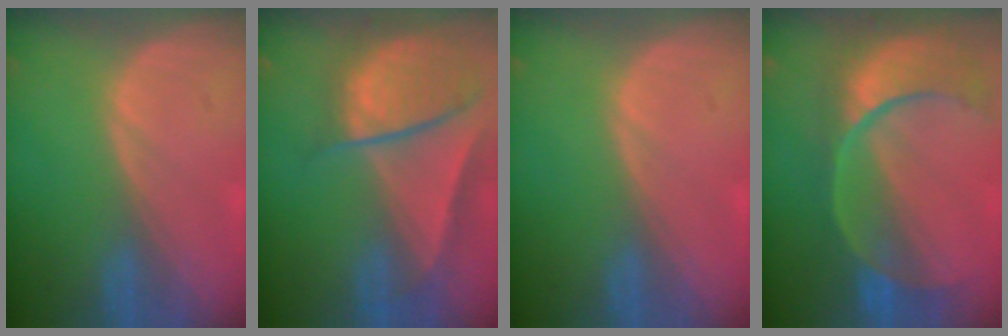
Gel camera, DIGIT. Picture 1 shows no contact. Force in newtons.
{"total": 9.4, "press": 7.9, "slide": 5.1}
{"total": 0.0}
{"total": 11.6, "press": 9.6, "slide": 6.5}